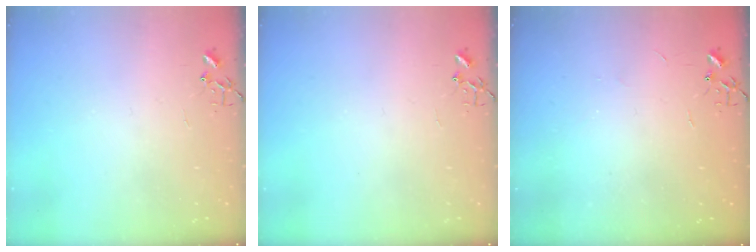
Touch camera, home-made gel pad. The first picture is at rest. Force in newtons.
{"total": 0.0}
{"total": 1.9, "press": 1.9, "slide": 0.3}